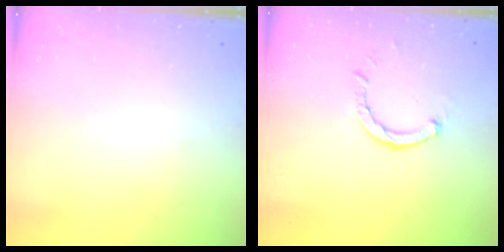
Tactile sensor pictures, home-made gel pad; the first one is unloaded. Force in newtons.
{"total": 2.6, "press": 2.6, "slide": 0.3}